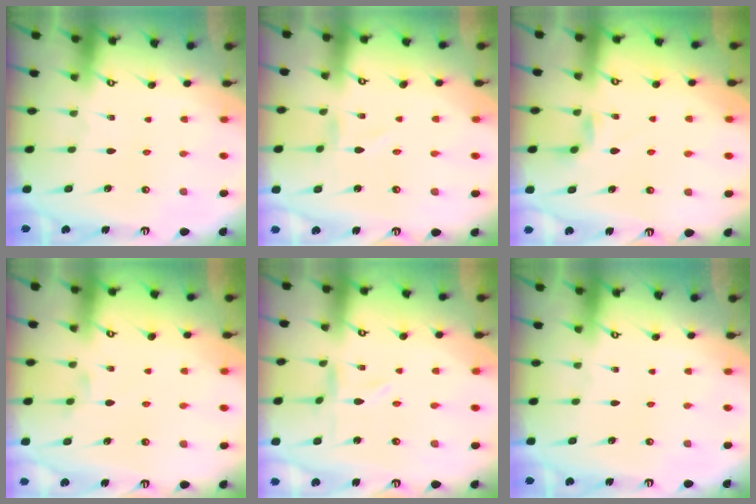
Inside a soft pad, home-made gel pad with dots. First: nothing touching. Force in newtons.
{"total": 0.9, "press": 0.9, "slide": 0.1}
{"total": 3.7, "press": 3.7, "slide": 0.6}
{"total": 1.6, "press": 1.6, "slide": 0.3}
{"total": 0.0}
{"total": 0.0}